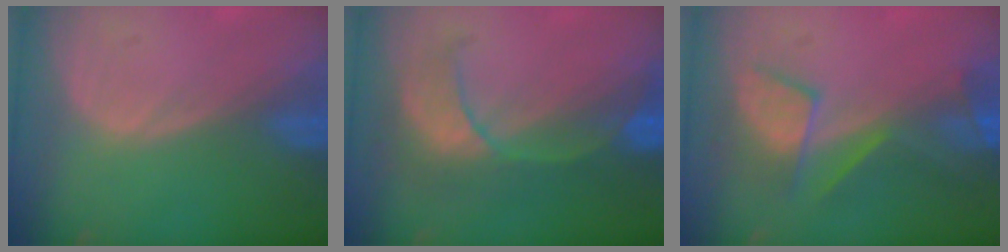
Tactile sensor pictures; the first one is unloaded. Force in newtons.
{"total": 8.1, "press": 7.9, "slide": 2.0}
{"total": 7.6, "press": 7.1, "slide": 2.6}